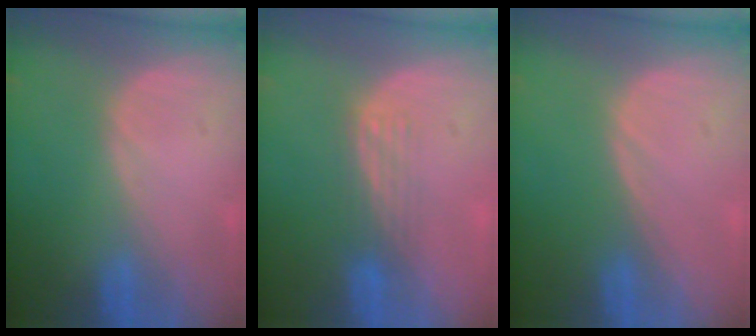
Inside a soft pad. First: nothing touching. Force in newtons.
{"total": 2.9, "press": 2.7, "slide": 1.2}
{"total": 0.0}